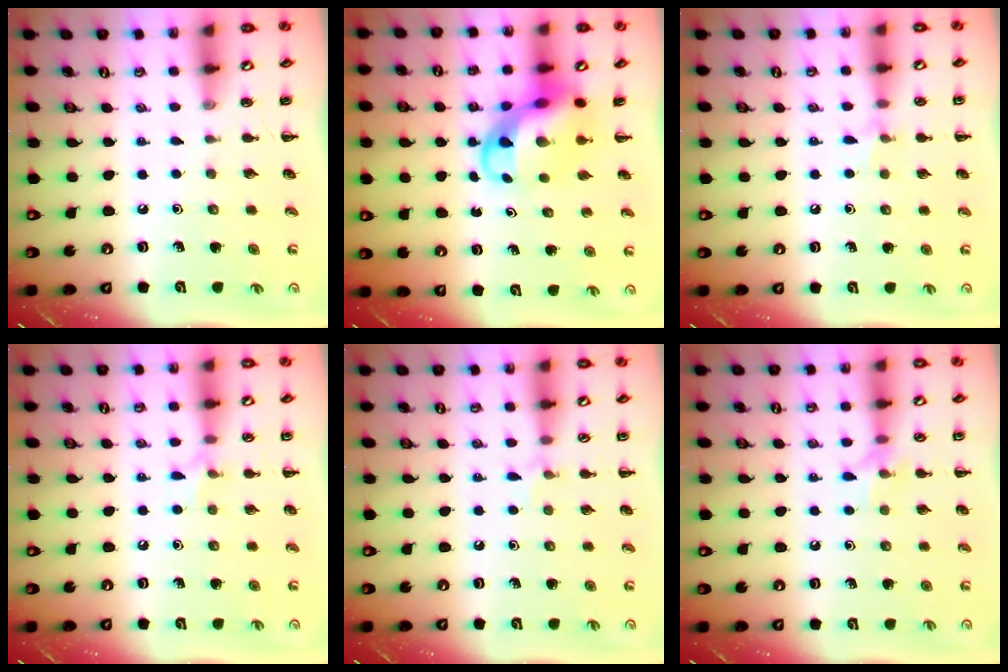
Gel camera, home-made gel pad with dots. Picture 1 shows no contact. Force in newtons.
{"total": 6.7, "press": 6.4, "slide": 1.8}
{"total": 5.7, "press": 5.5, "slide": 1.5}
{"total": 6.1, "press": 5.8, "slide": 1.9}
{"total": 5.3, "press": 5.0, "slide": 1.7}
{"total": 7.2, "press": 7.0, "slide": 1.5}